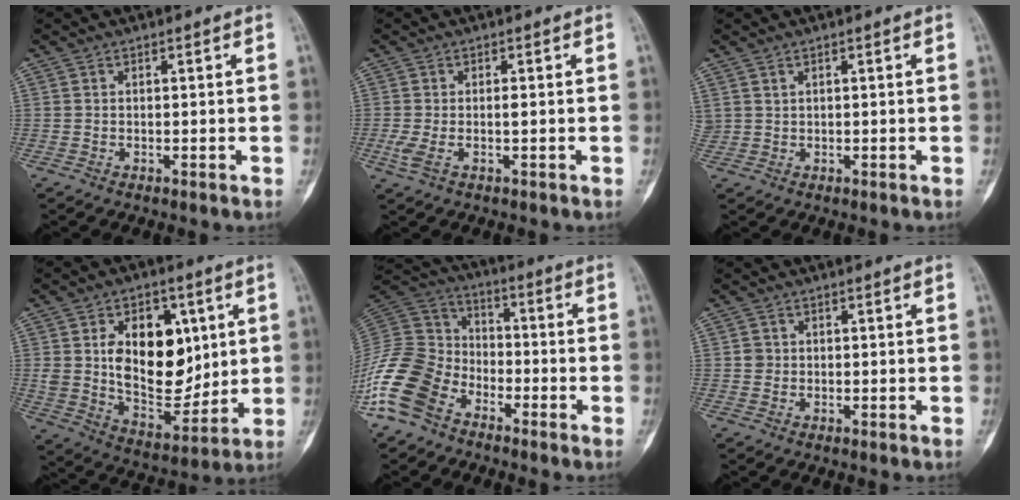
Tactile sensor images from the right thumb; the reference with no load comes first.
{"total": 3.2, "force": [-0.6, 1.2, 3.0], "torque": [-0.078, 0.005, -0.012]}
{"total": 1.2, "force": [1.0, 0.8, 0.2], "torque": [0.003, -0.003, 0.018]}
{"total": 18.8, "force": [4.2, 11.8, 14.0], "torque": [-0.165, -0.023, 0.084]}
{"total": 15.7, "force": [-8.9, 10.7, 7.3], "torque": [-0.142, 0.059, -0.184]}
{"total": 1.4, "force": [0.0, 1.3, 0.3], "torque": [0.001, 0.003, 0.001]}